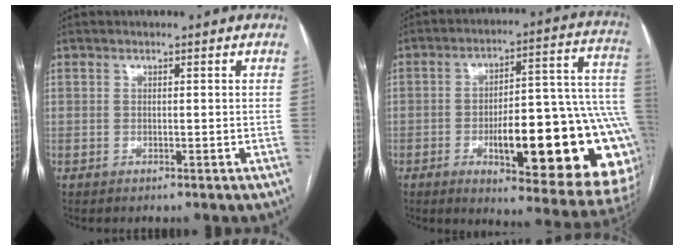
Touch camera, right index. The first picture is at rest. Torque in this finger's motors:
{"motor_torque": [1.44, -0.69, 0.68, 0.21]}